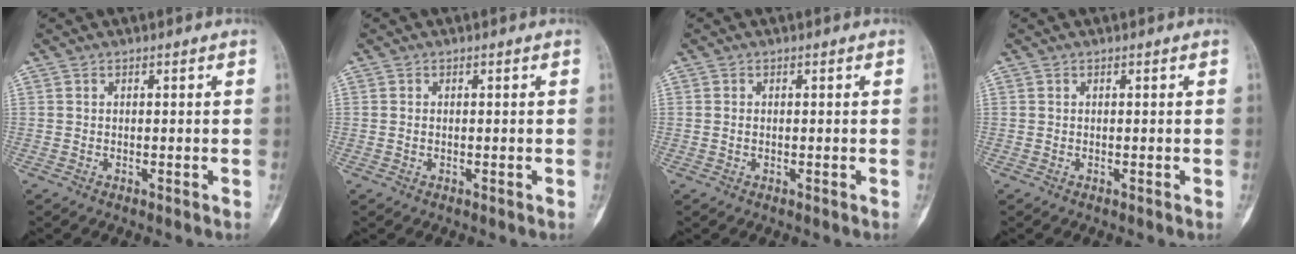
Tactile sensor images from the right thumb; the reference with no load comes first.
{"total": 0.5, "force": [-0.1, 0.4, 0.4], "torque": [-0.009, 0.001, -0.001]}
{"total": 0.7, "force": [-0.1, 0.5, 0.5], "torque": [-0.011, 0.000, -0.002]}
{"total": 0.0}